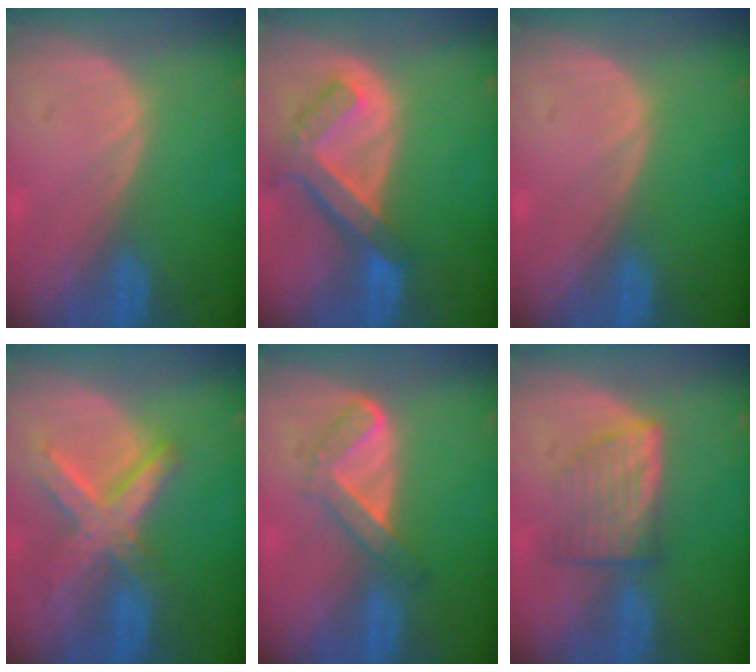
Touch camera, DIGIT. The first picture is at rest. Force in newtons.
{"total": 7.6, "press": 6.6, "slide": 3.7}
{"total": 0.0}
{"total": 8.4, "press": 7.2, "slide": 4.4}
{"total": 5.6, "press": 4.7, "slide": 3.0}
{"total": 6.3, "press": 6.0, "slide": 1.7}